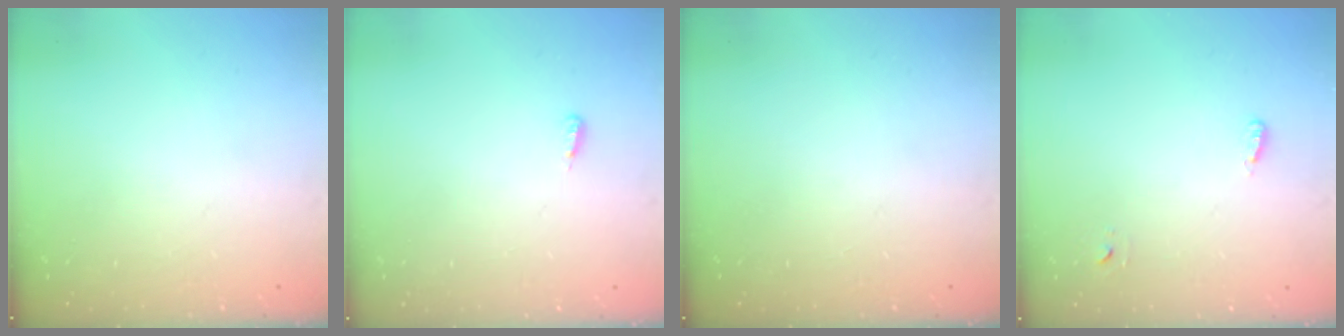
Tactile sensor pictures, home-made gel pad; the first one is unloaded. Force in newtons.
{"total": 3.6, "press": 2.7, "slide": 2.5}
{"total": 0.0}
{"total": 3.2, "press": 2.9, "slide": 1.4}